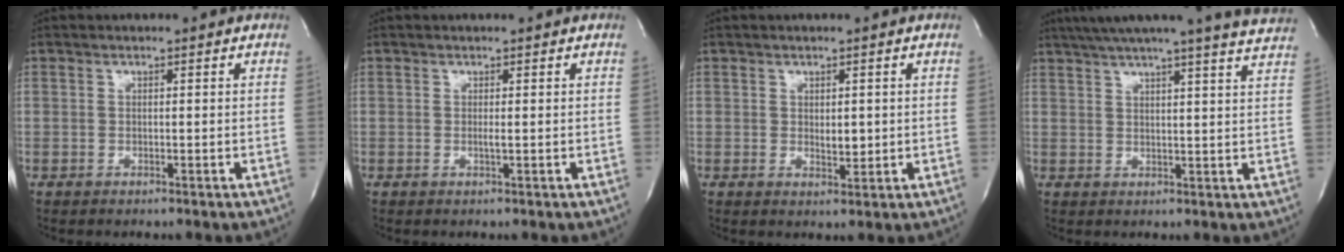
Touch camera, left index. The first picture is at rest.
{"total": 0.7, "force": [-0.4, -0.2, 0.5], "torque": [-0.012, -0.006, -0.007]}
{"total": 2.0, "force": [-0.2, 1.0, 1.7], "torque": [-0.023, -0.010, -0.001]}
{"total": 18.7, "force": [16.9, -1.0, 7.9], "torque": [-0.124, -0.029, 0.204]}